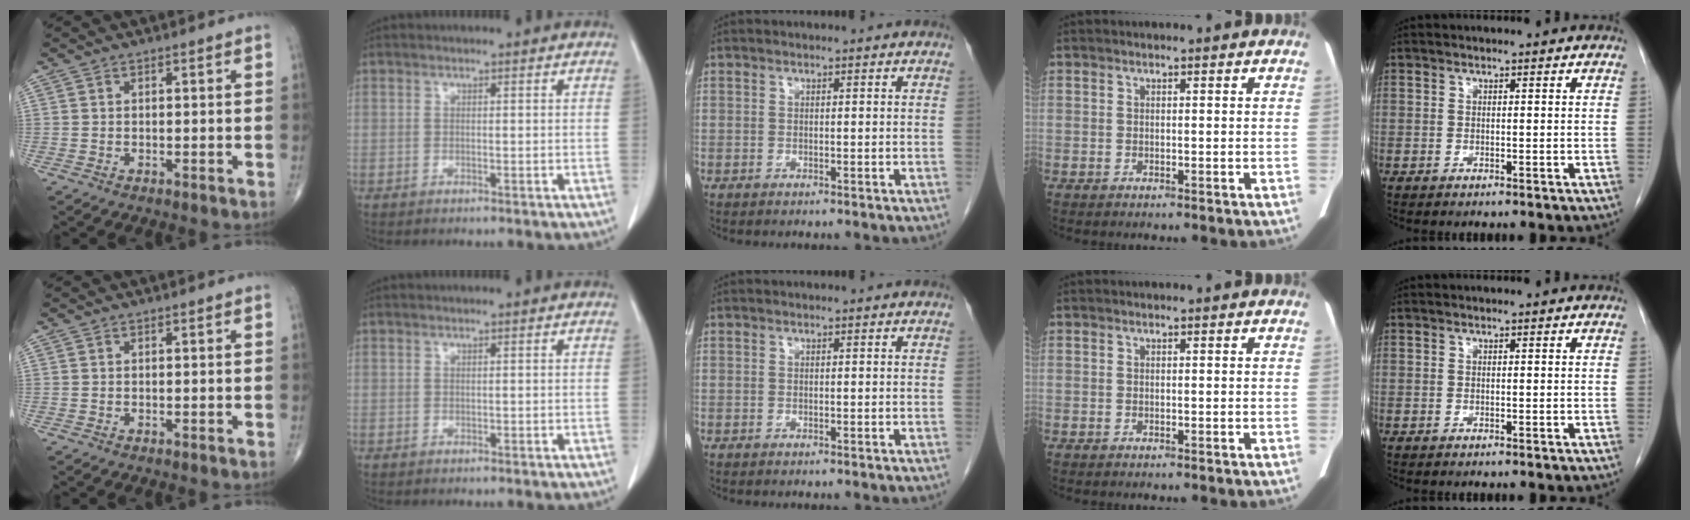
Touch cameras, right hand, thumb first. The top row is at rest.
{}